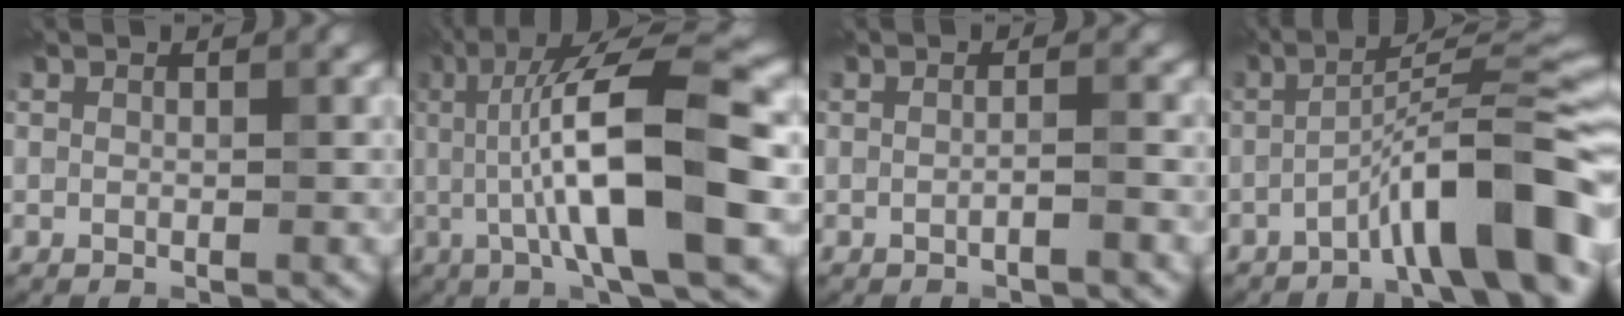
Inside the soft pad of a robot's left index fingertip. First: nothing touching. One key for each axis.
{"total": 12.4, "fx": 0.0, "fy": 2.9, "fz": 12.1, "tx": -0.189, "ty": 0.020, "tz": -0.008}
{"total": 1.1, "fx": -0.5, "fy": -0.1, "fz": 1.0, "tx": -0.012, "ty": 0.004, "tz": -0.013}
{"total": 9.3, "fx": -4.6, "fy": 1.0, "fz": 8.0, "tx": -0.116, "ty": 0.028, "tz": -0.079}